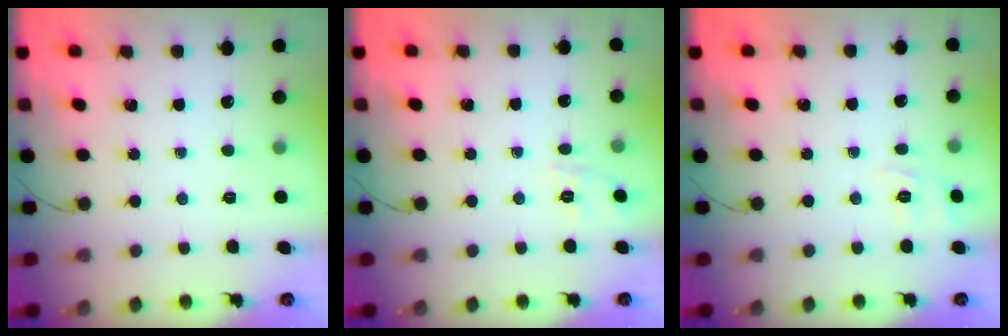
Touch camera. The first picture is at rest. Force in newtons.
{"total": 1.7, "press": 0.3, "slide": 1.6}
{"total": 2.0, "press": 0.6, "slide": 1.9}